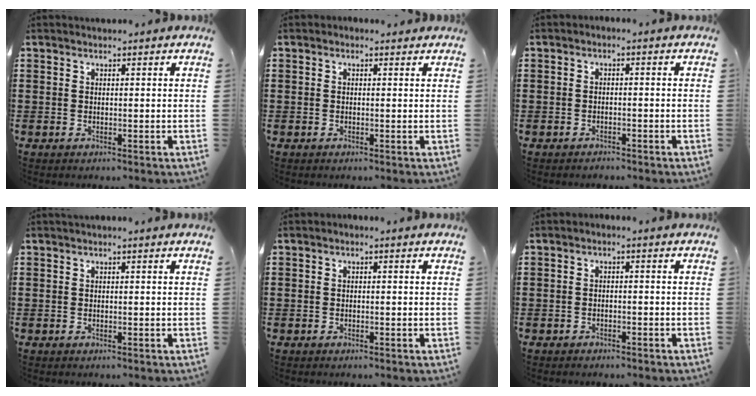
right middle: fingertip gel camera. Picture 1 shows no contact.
{"total": 0.8, "force": [0.8, 0.3, 0.0], "torque": [0.005, -0.001, 0.013]}
{"total": 0.7, "force": [-0.6, 0.2, -0.1], "torque": [0.000, 0.001, -0.014]}
{"total": 0.5, "force": [0.5, 0.1, 0.1], "torque": [-0.003, 0.000, 0.010]}
{"total": 0.0}
{"total": 0.8, "force": [-0.7, 0.3, 0.0], "torque": [-0.002, 0.001, -0.016]}